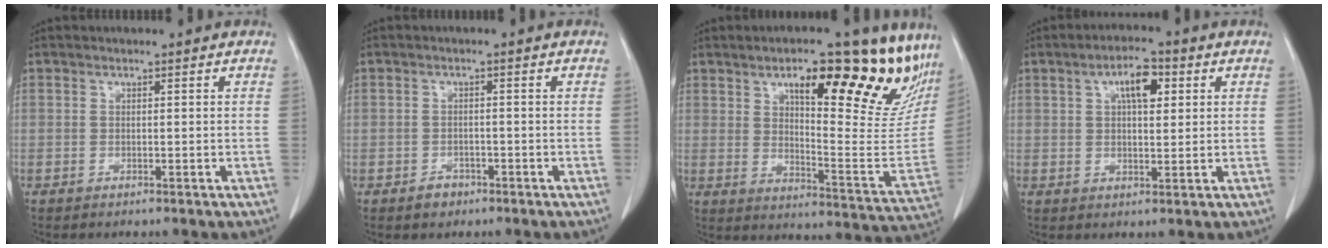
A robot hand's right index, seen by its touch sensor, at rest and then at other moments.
{"total": 2.8, "force": [-1.7, 2.1, 0.8], "torque": [-0.009, 0.005, -0.021]}
{"total": 25.1, "force": [17.4, 7.2, 16.6], "torque": [-0.214, -0.012, 0.228]}
{"total": 6.7, "force": [2.4, 2.7, 5.6], "torque": [-0.100, 0.014, 0.042]}